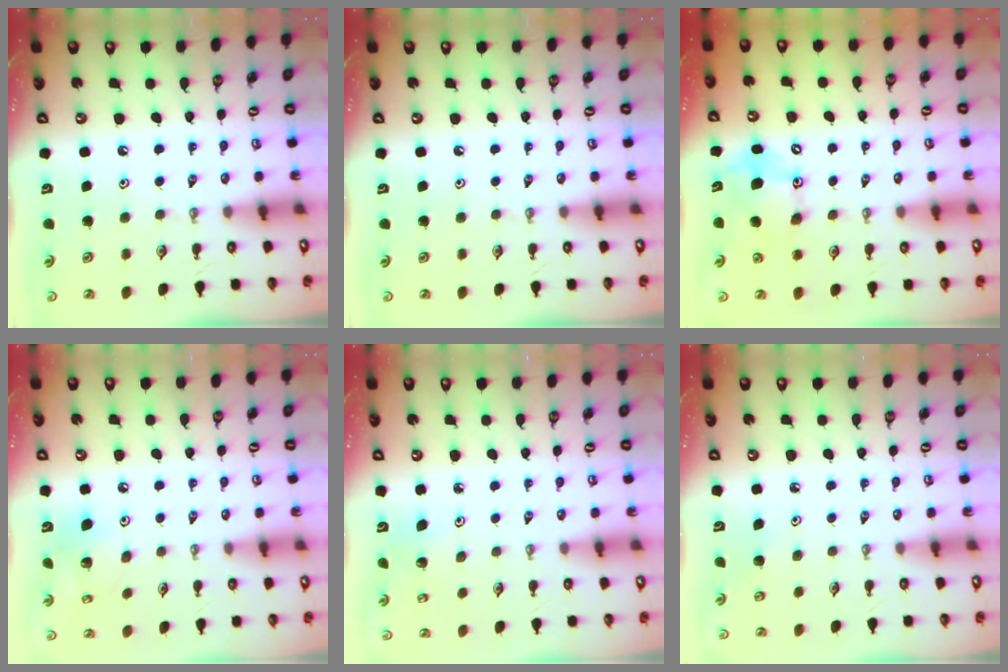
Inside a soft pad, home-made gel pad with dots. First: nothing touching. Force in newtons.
{"total": 0.0}
{"total": 12.0, "press": 11.7, "slide": 2.5}
{"total": 8.2, "press": 7.8, "slide": 2.5}
{"total": 3.7, "press": 3.6, "slide": 0.9}
{"total": 3.4, "press": 3.4, "slide": 0.4}